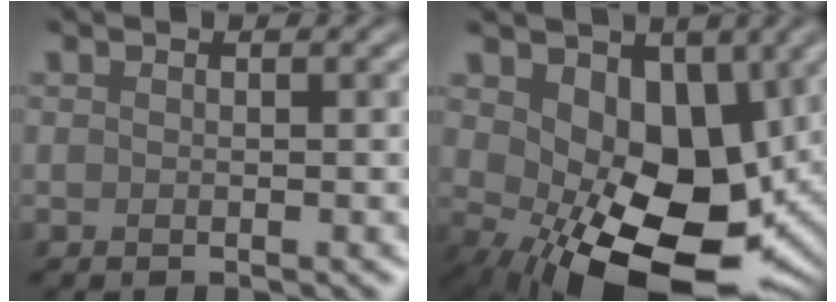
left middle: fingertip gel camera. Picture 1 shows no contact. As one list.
[{"total": 10.0, "force": [0.1, 6.1, 7.9], "torque": [-0.116, -0.031, 0.007]}]